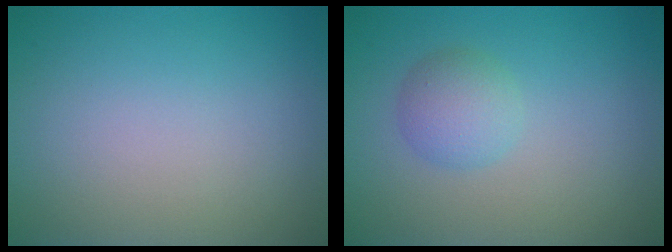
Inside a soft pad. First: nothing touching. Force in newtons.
{"total": 2.4, "press": 2.4, "slide": 0.1}